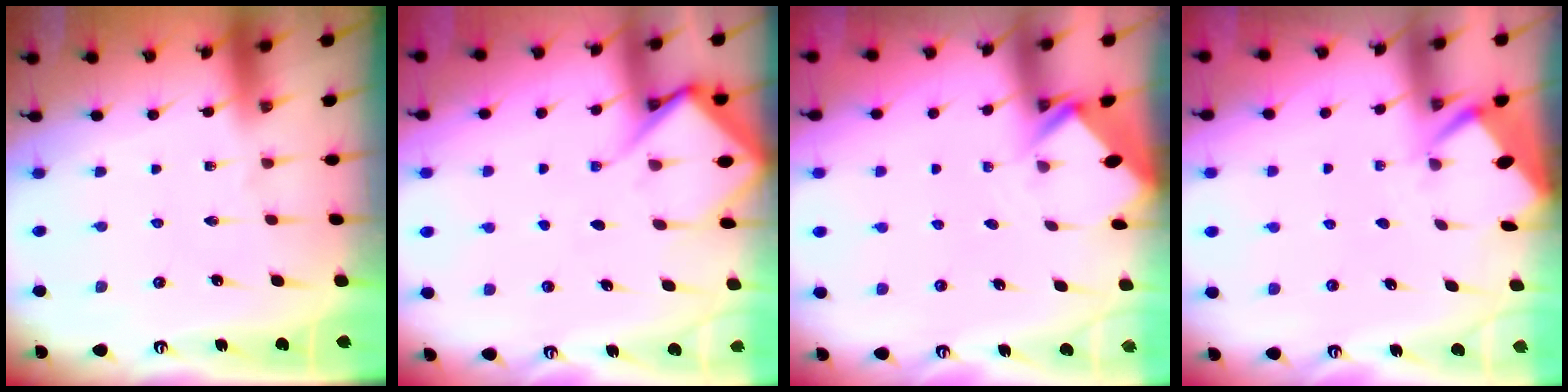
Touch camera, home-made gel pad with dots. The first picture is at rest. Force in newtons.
{"total": 8.7, "press": 8.6, "slide": 0.9}
{"total": 2.6, "press": 2.6, "slide": 0.2}
{"total": 2.8, "press": 2.7, "slide": 0.4}